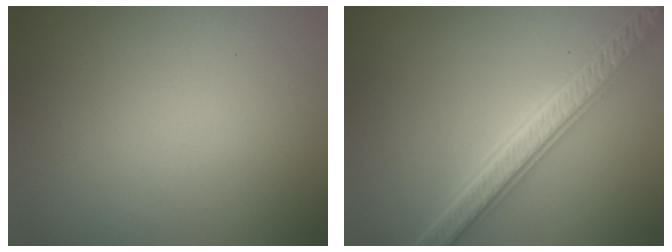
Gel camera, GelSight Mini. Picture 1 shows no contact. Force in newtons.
{"total": 5.5, "press": 5.4, "slide": 1.1}